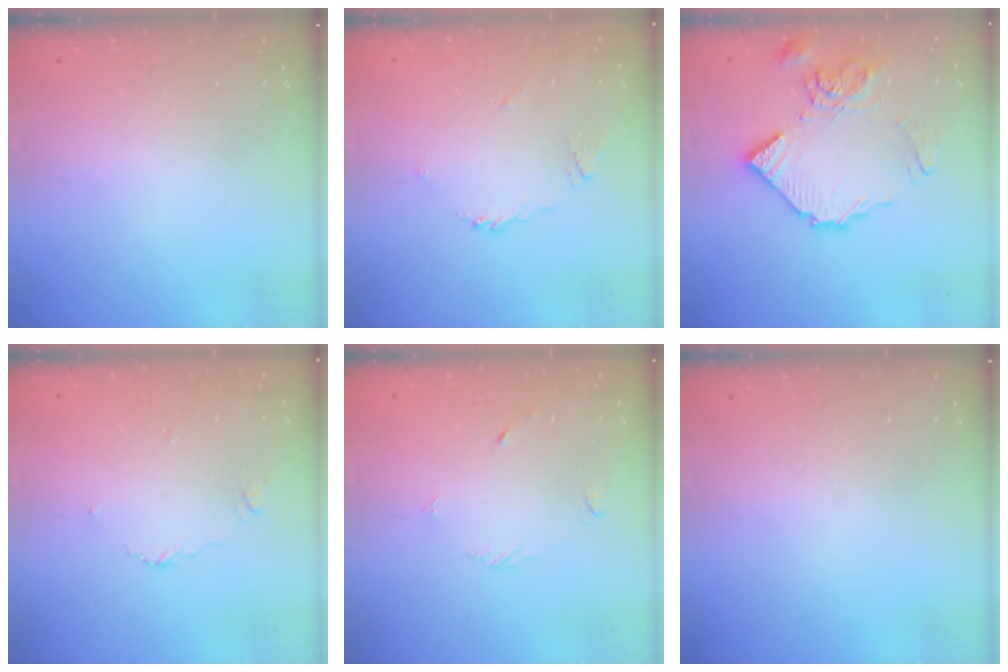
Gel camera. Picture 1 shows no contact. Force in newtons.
{"total": 3.6, "press": 3.5, "slide": 0.5}
{"total": 13.4, "press": 13.3, "slide": 1.4}
{"total": 3.4, "press": 3.4, "slide": 0.4}
{"total": 3.5, "press": 3.4, "slide": 0.4}
{"total": 0.0}